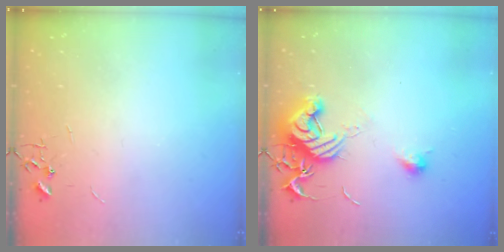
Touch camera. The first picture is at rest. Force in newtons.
{"total": 14.2, "press": 14.2, "slide": 0.8}